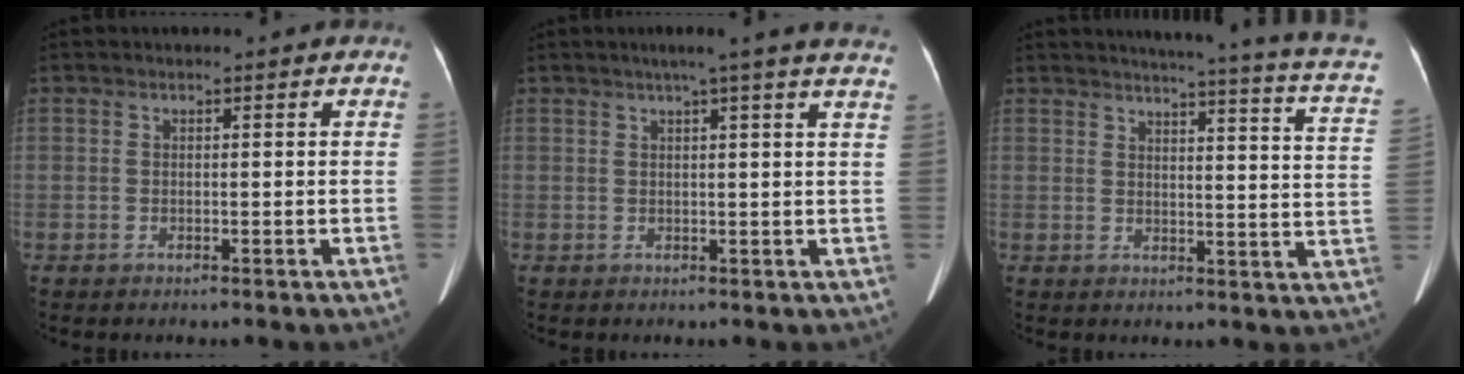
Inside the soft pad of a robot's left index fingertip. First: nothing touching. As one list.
[{"total": 11.3, "force": [9.1, -0.7, 6.7], "torque": [-0.091, 0.010, 0.092]}, {"total": 18.5, "force": [15.7, -0.7, 9.8], "torque": [-0.136, -0.058, 0.165]}]